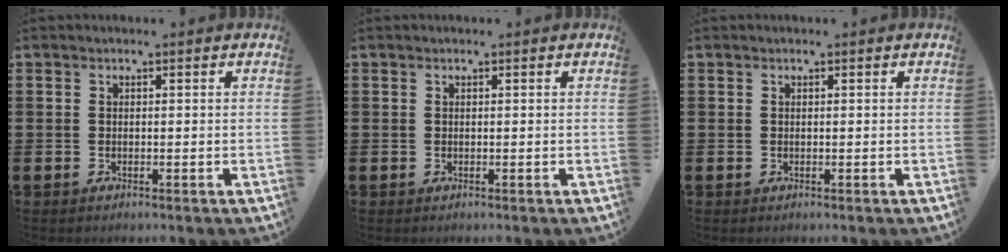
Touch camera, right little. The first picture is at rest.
{"total": 0.0}
{"total": 0.0}